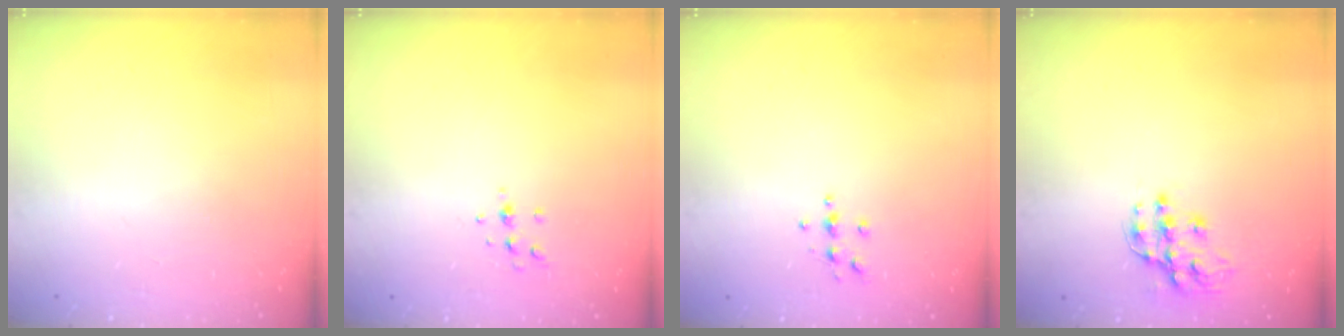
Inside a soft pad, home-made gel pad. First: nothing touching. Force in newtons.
{"total": 5.5, "press": 5.3, "slide": 1.5}
{"total": 3.9, "press": 3.8, "slide": 0.4}
{"total": 12.8, "press": 12.8, "slide": 0.9}